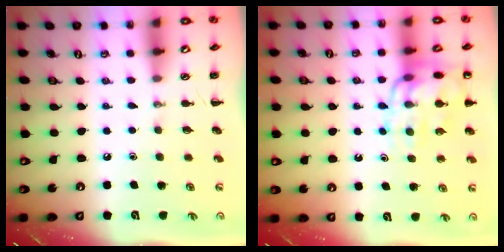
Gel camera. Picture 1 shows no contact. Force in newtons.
{"total": 13.5, "press": 13.4, "slide": 1.4}